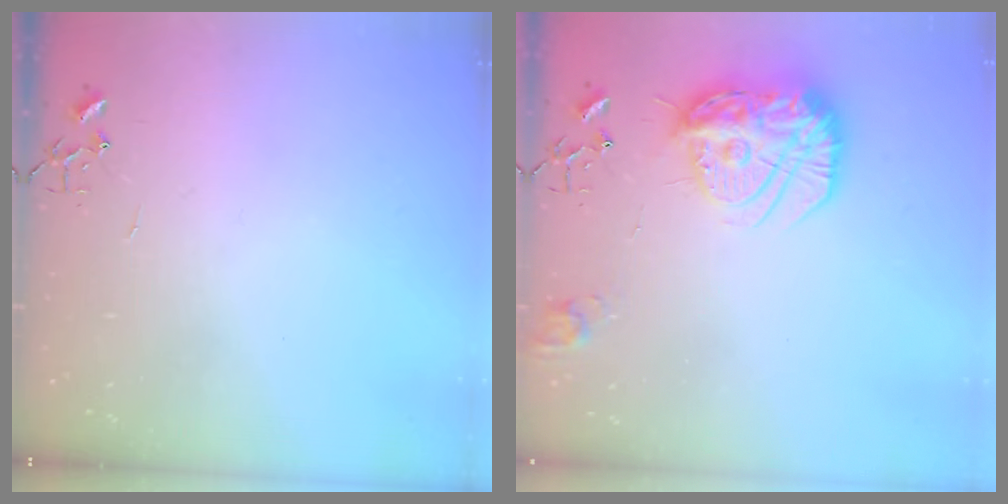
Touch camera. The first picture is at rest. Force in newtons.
{"total": 19.1, "press": 19.1, "slide": 1.1}